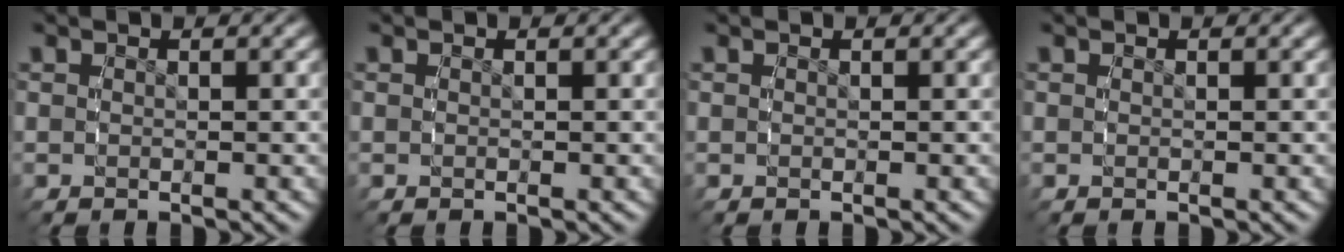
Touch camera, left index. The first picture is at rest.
{"total": 0.0}
{"total": 0.0}
{"total": 0.0}